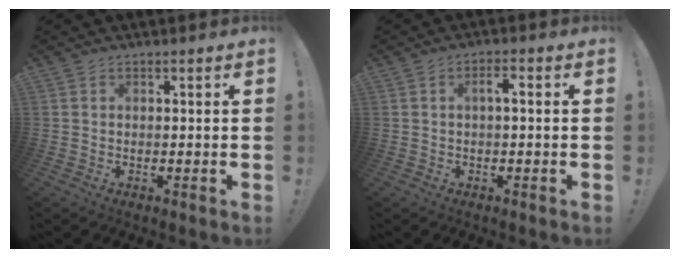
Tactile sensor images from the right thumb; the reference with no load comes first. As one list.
[{"total": 2.7, "force": [-0.2, 0.4, 2.6], "torque": [-0.060, 0.012, -0.006]}]